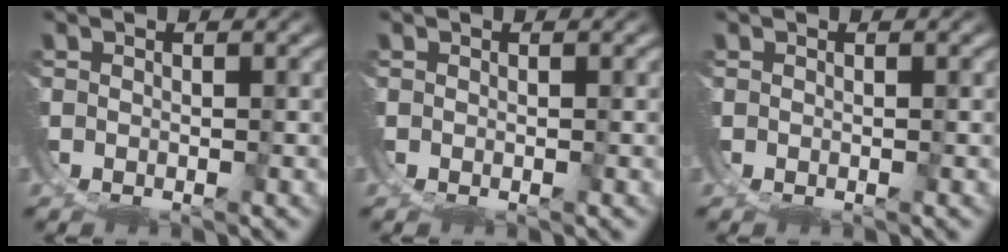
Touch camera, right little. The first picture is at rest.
{"total": 0.0}
{"total": 0.0}